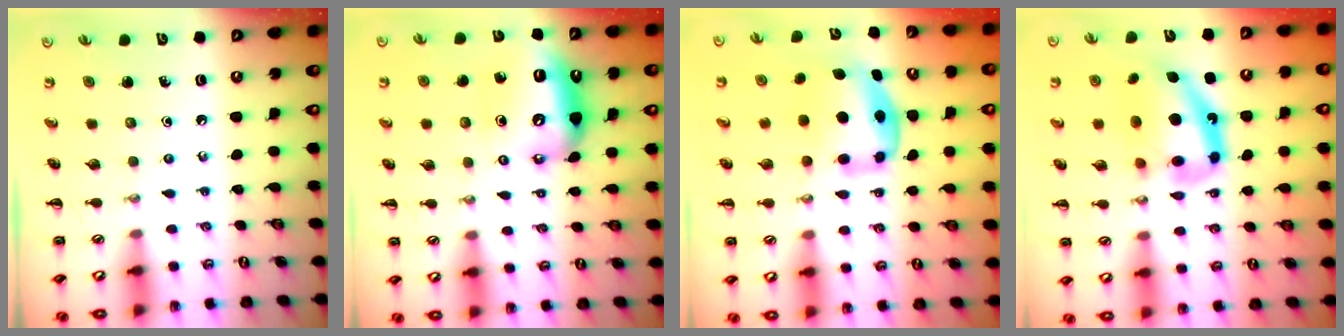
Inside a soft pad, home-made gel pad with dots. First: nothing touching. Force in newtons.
{"total": 10.8, "press": 10.7, "slide": 1.3}
{"total": 6.1, "press": 6.0, "slide": 1.0}
{"total": 14.4, "press": 13.9, "slide": 3.6}